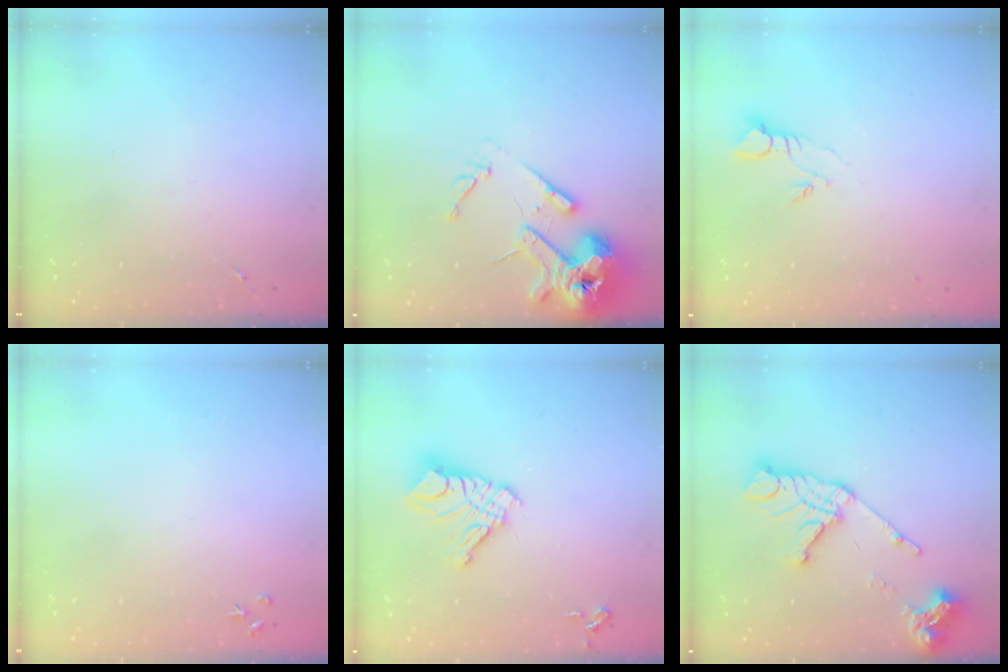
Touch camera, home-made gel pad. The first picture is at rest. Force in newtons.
{"total": 16.3, "press": 16.2, "slide": 2.3}
{"total": 3.7, "press": 3.6, "slide": 0.3}
{"total": 3.6, "press": 3.5, "slide": 0.5}
{"total": 14.6, "press": 14.5, "slide": 1.6}
{"total": 17.0, "press": 16.9, "slide": 1.8}